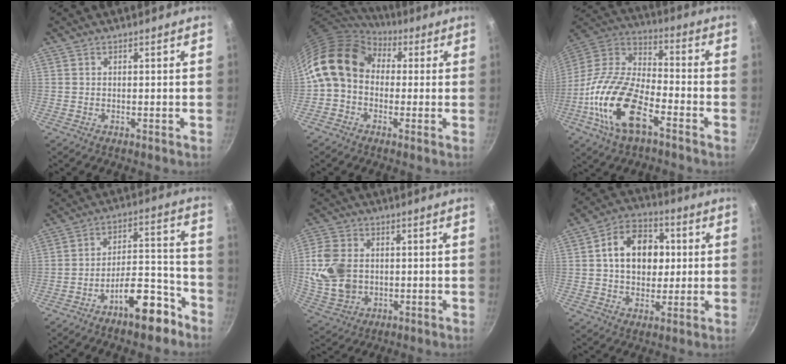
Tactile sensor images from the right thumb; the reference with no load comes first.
{"total": 13.4, "force": [2.5, 10.4, 8.1], "torque": [-0.125, 0.026, 0.024]}
{"total": 20.1, "force": [-8.4, 9.4, 15.6], "torque": [-0.285, 0.042, -0.180]}
{"total": 12.4, "force": [-7.9, 4.8, 8.3], "torque": [-0.093, 0.084, -0.109]}
{"total": 6.7, "force": [0.3, 5.4, 4.0], "torque": [-0.071, 0.003, 0.008]}
{"total": 14.5, "force": [2.2, 10.7, 9.5], "torque": [-0.111, 0.015, 0.025]}